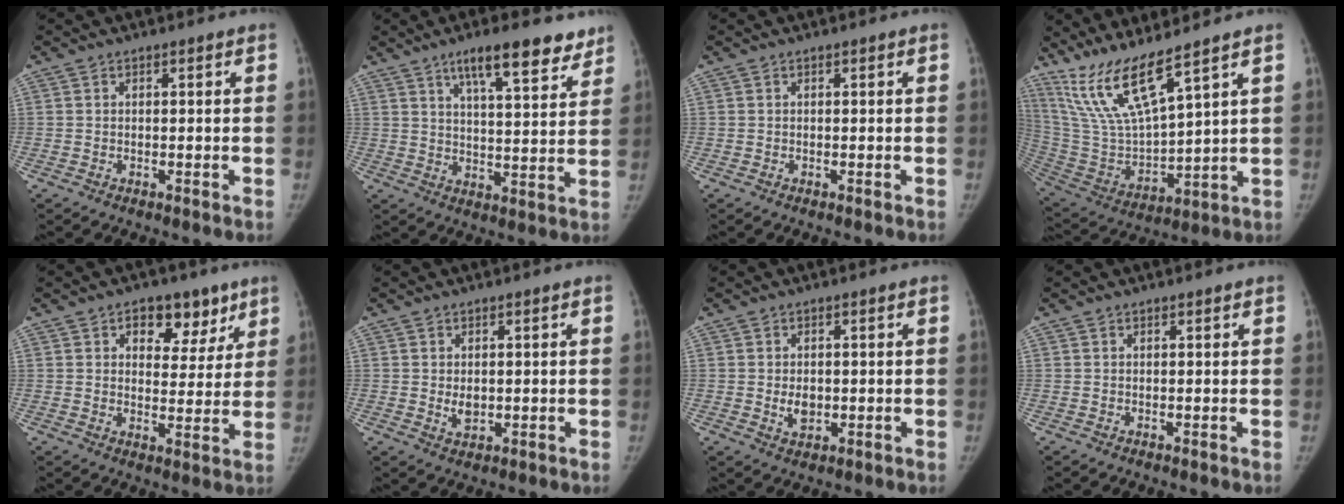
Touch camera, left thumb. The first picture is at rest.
{"total": 12.7, "force": [8.8, 3.4, 8.6], "torque": [-0.096, -0.041, 0.132]}
{"total": 0.0}
{"total": 14.1, "force": [10.5, 1.9, 9.2], "torque": [-0.180, -0.059, 0.229]}
{"total": 9.6, "force": [5.5, 6.2, 5.0], "torque": [-0.017, -0.021, 0.075]}
{"total": 2.6, "force": [0.1, 1.9, 1.8], "torque": [-0.023, -0.008, 0.010]}
{"total": 3.2, "force": [-0.2, 2.3, 2.2], "torque": [-0.026, -0.004, 0.004]}
{"total": 0.0}